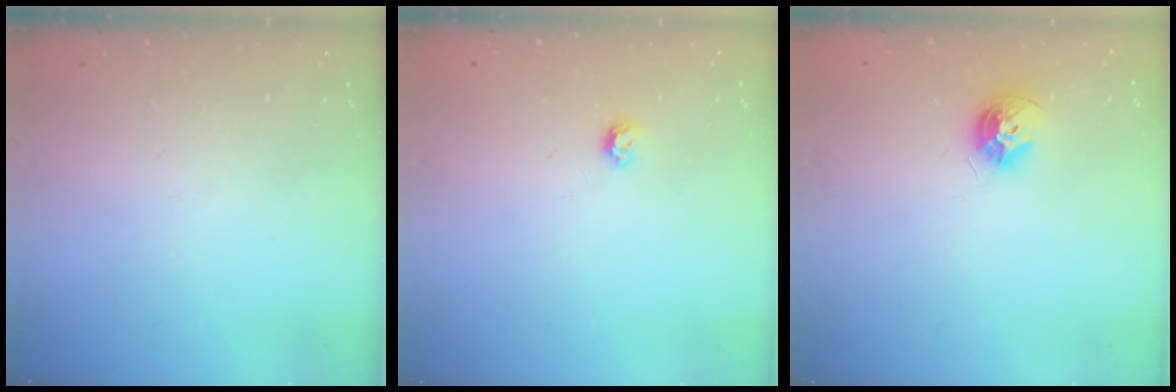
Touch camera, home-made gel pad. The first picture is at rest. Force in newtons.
{"total": 4.0, "press": 3.9, "slide": 0.6}
{"total": 8.9, "press": 8.9, "slide": 0.5}